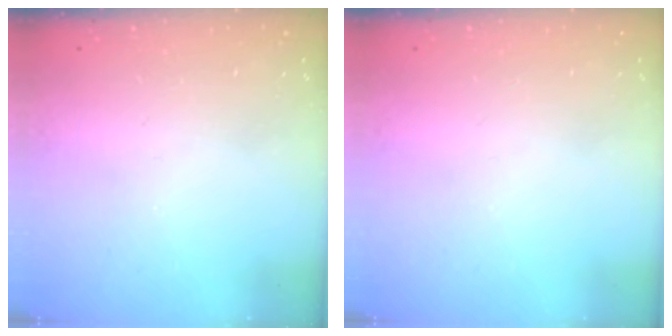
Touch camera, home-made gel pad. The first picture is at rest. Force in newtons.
{"total": 0.0}